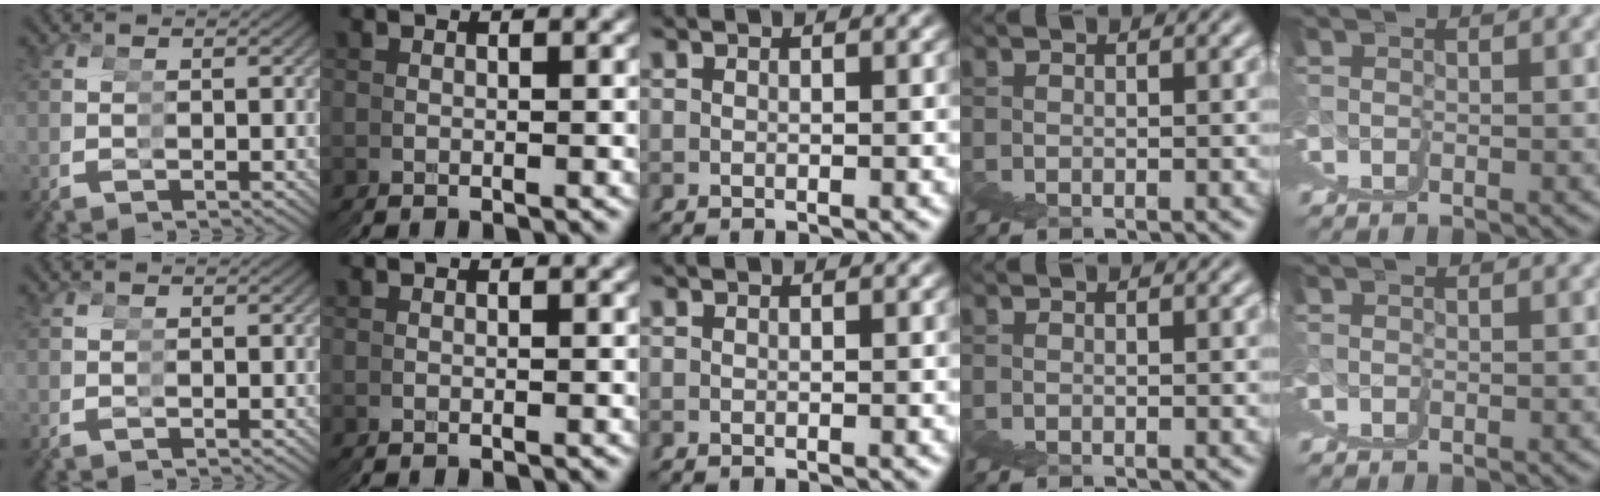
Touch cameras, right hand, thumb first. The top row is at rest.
{}